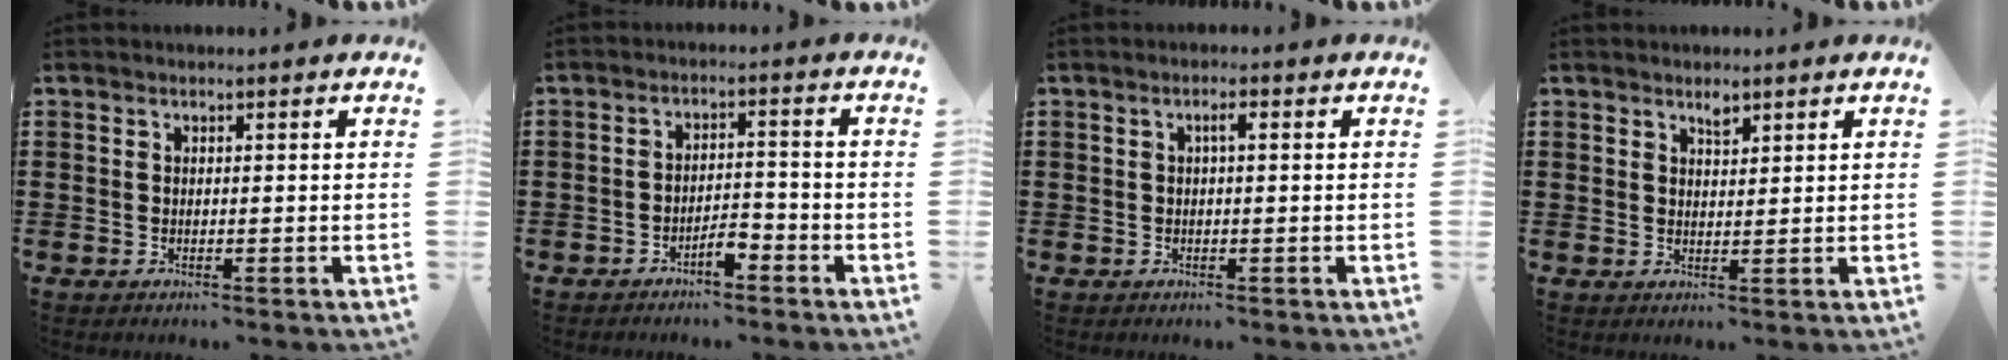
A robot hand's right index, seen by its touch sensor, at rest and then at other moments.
{"total": 3.3, "force": [-2.5, 0.9, 1.9], "torque": [-0.034, 0.007, -0.048]}
{"total": 1.5, "force": [0.1, 0.2, 1.5], "torque": [-0.028, 0.003, 0.001]}
{"total": 1.8, "force": [1.4, 0.7, 0.9], "torque": [-0.013, -0.001, 0.024]}